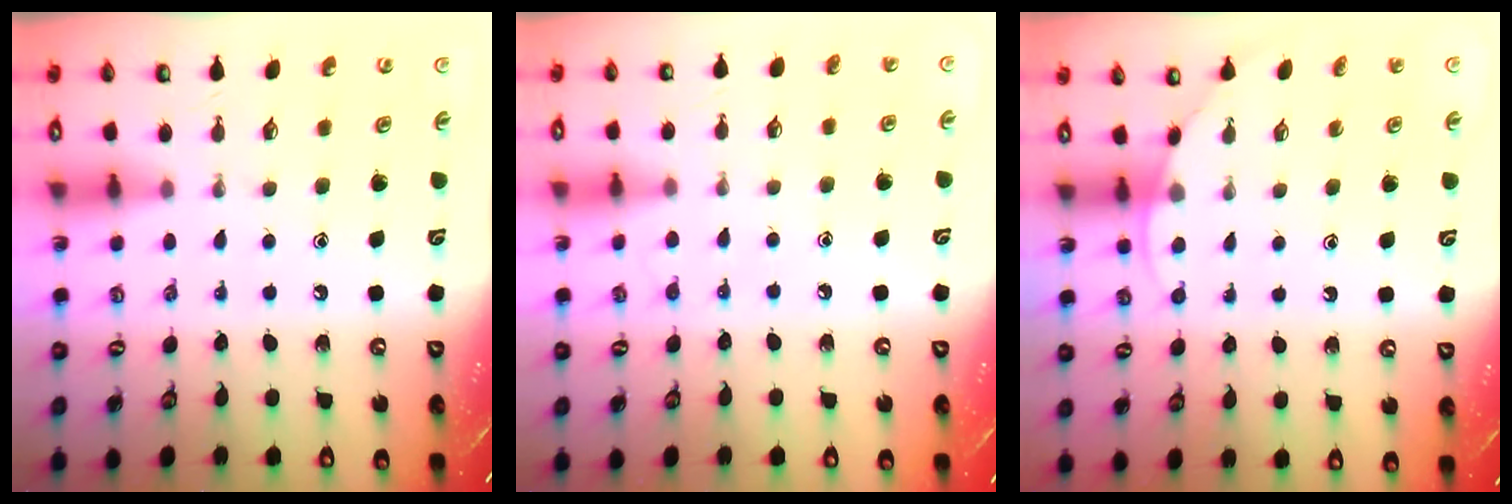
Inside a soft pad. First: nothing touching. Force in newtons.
{"total": 4.9, "press": 4.9, "slide": 0.5}
{"total": 4.6, "press": 4.6, "slide": 0.3}